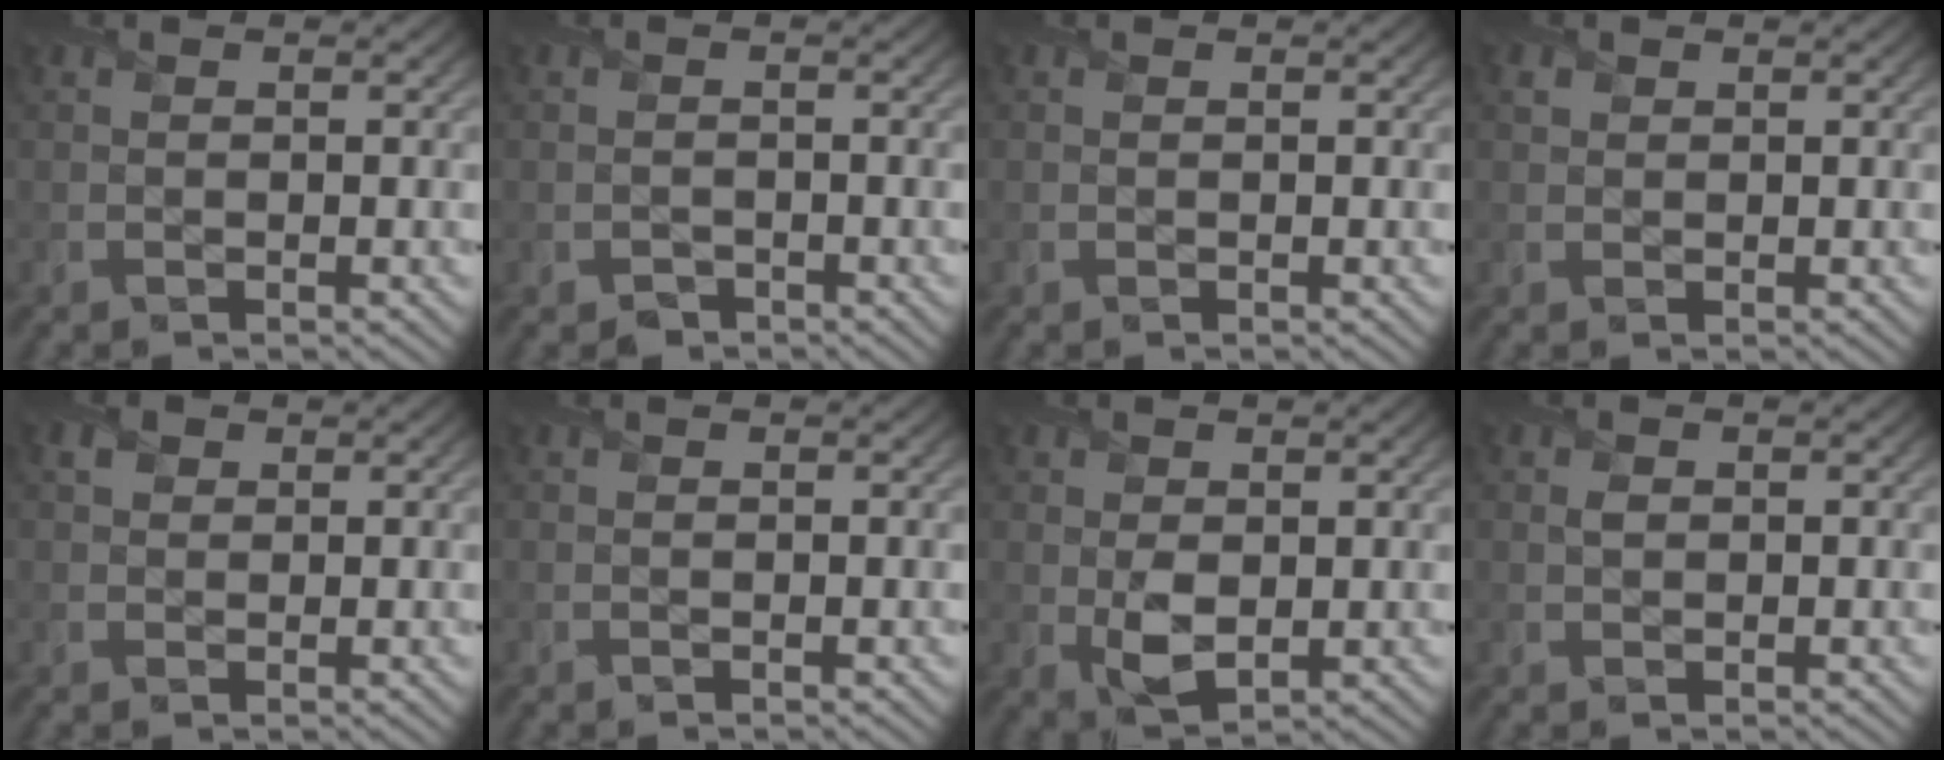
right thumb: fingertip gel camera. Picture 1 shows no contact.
{"total": 1.4, "force": [-1.0, 0.9, 0.2], "torque": [-0.002, -0.002, -0.022]}
{"total": 0.0}
{"total": 1.1, "force": [0.5, 0.9, 0.3], "torque": [-0.006, -0.002, 0.008]}
{"total": 1.6, "force": [0.6, 1.4, 0.6], "torque": [-0.012, 0.001, 0.008]}
{"total": 0.0}
{"total": 3.9, "force": [0.2, 2.8, 2.7], "torque": [-0.060, -0.011, 0.008]}
{"total": 0.9, "force": [0.3, 0.7, 0.3], "torque": [-0.009, -0.003, 0.003]}